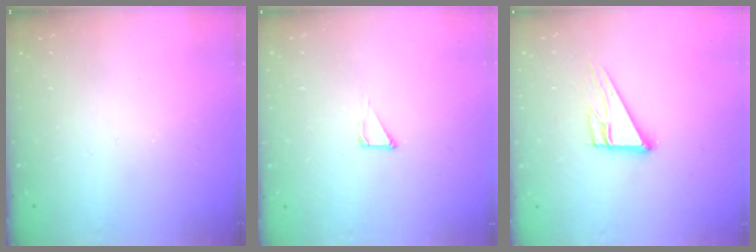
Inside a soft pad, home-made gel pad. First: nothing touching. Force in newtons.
{"total": 2.7, "press": 2.7, "slide": 0.3}
{"total": 10.0, "press": 10.0, "slide": 0.5}